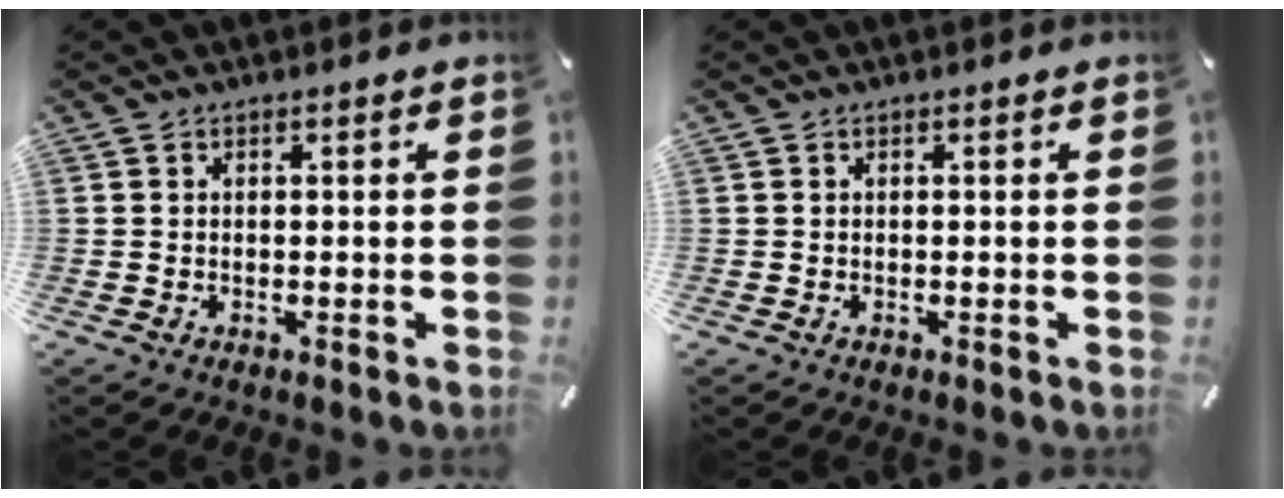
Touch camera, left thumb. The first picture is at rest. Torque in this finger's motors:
{"motor_torque": [0.00, 0.00, 0.00, 0.00, 0.00]}